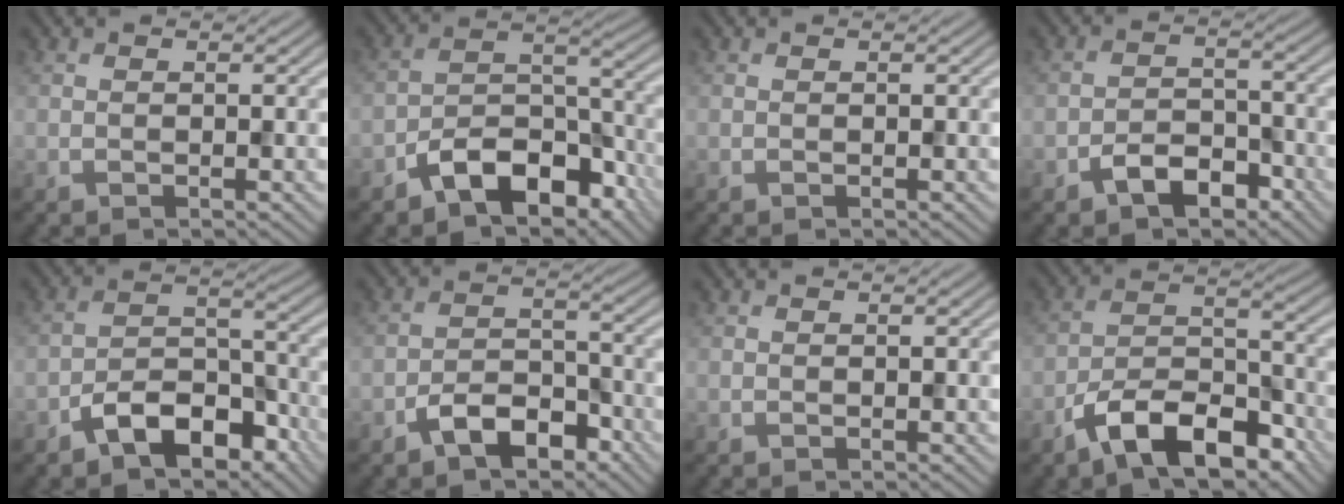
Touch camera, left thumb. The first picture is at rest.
{"total": 9.3, "force": [-5.9, 4.6, 5.5], "torque": [-0.081, 0.003, -0.120]}
{"total": 0.0}
{"total": 4.4, "force": [-2.9, 2.4, 2.4], "torque": [-0.038, 0.002, -0.058]}
{"total": 7.7, "force": [-5.0, 3.9, 4.5], "torque": [-0.069, 0.007, -0.101]}
{"total": 5.8, "force": [-3.8, 2.9, 3.3], "torque": [-0.057, 0.004, -0.078]}
{"total": 0.0}
{"total": 10.6, "force": [-7.1, 4.2, 6.6], "torque": [-0.106, 0.005, -0.144]}